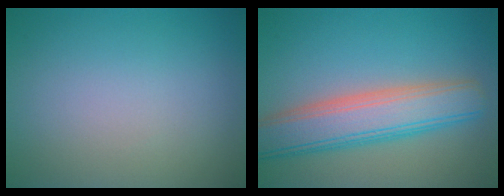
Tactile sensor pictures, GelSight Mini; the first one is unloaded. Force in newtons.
{"total": 7.0, "press": 7.0, "slide": 0.6}